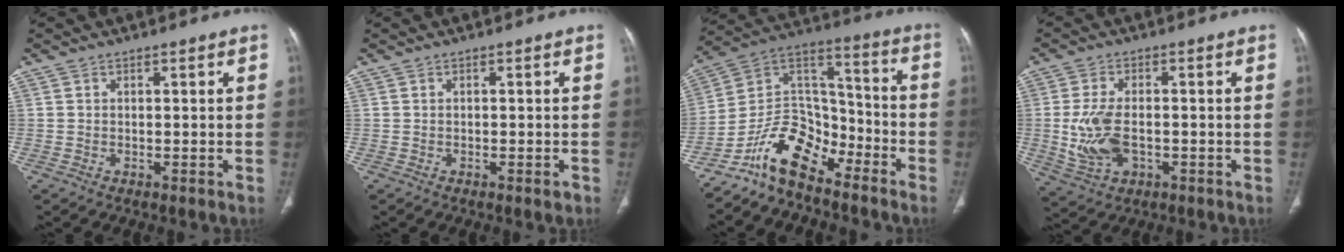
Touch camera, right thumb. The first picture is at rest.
{"total": 1.0, "force": [-0.5, 0.3, 0.8], "torque": [-0.014, -0.002, -0.004]}
{"total": 13.5, "force": [-9.8, 6.9, 6.3], "torque": [-0.091, 0.100, -0.190]}
{"total": 9.2, "force": [-1.3, 5.5, 7.3], "torque": [-0.150, 0.003, -0.016]}